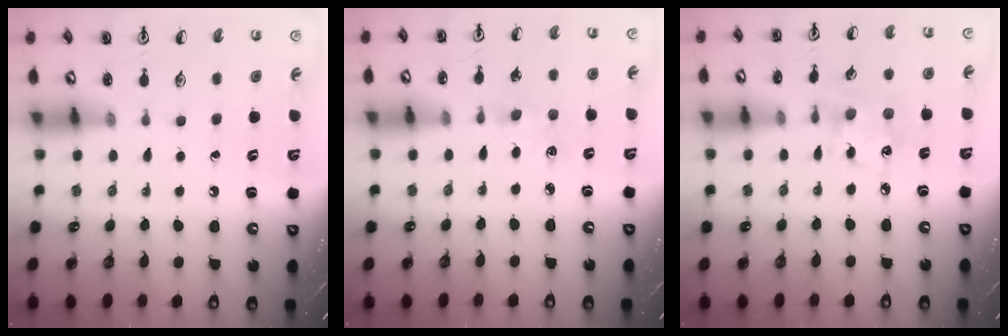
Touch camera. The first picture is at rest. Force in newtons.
{"total": 3.7, "press": 3.6, "slide": 0.5}
{"total": 6.3, "press": 6.1, "slide": 1.6}